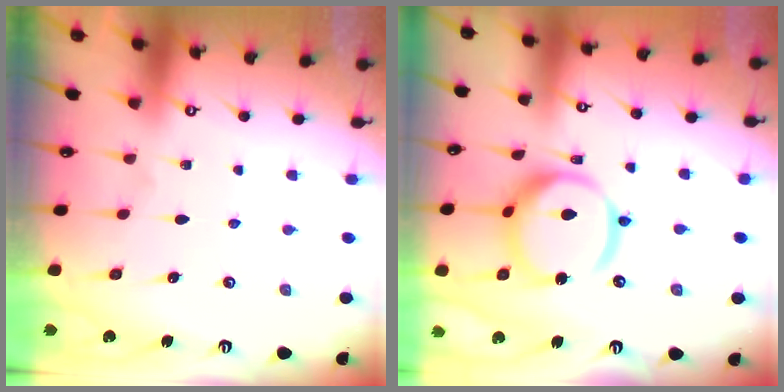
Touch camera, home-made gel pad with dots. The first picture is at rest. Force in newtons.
{"total": 15.6, "press": 15.5, "slide": 1.7}